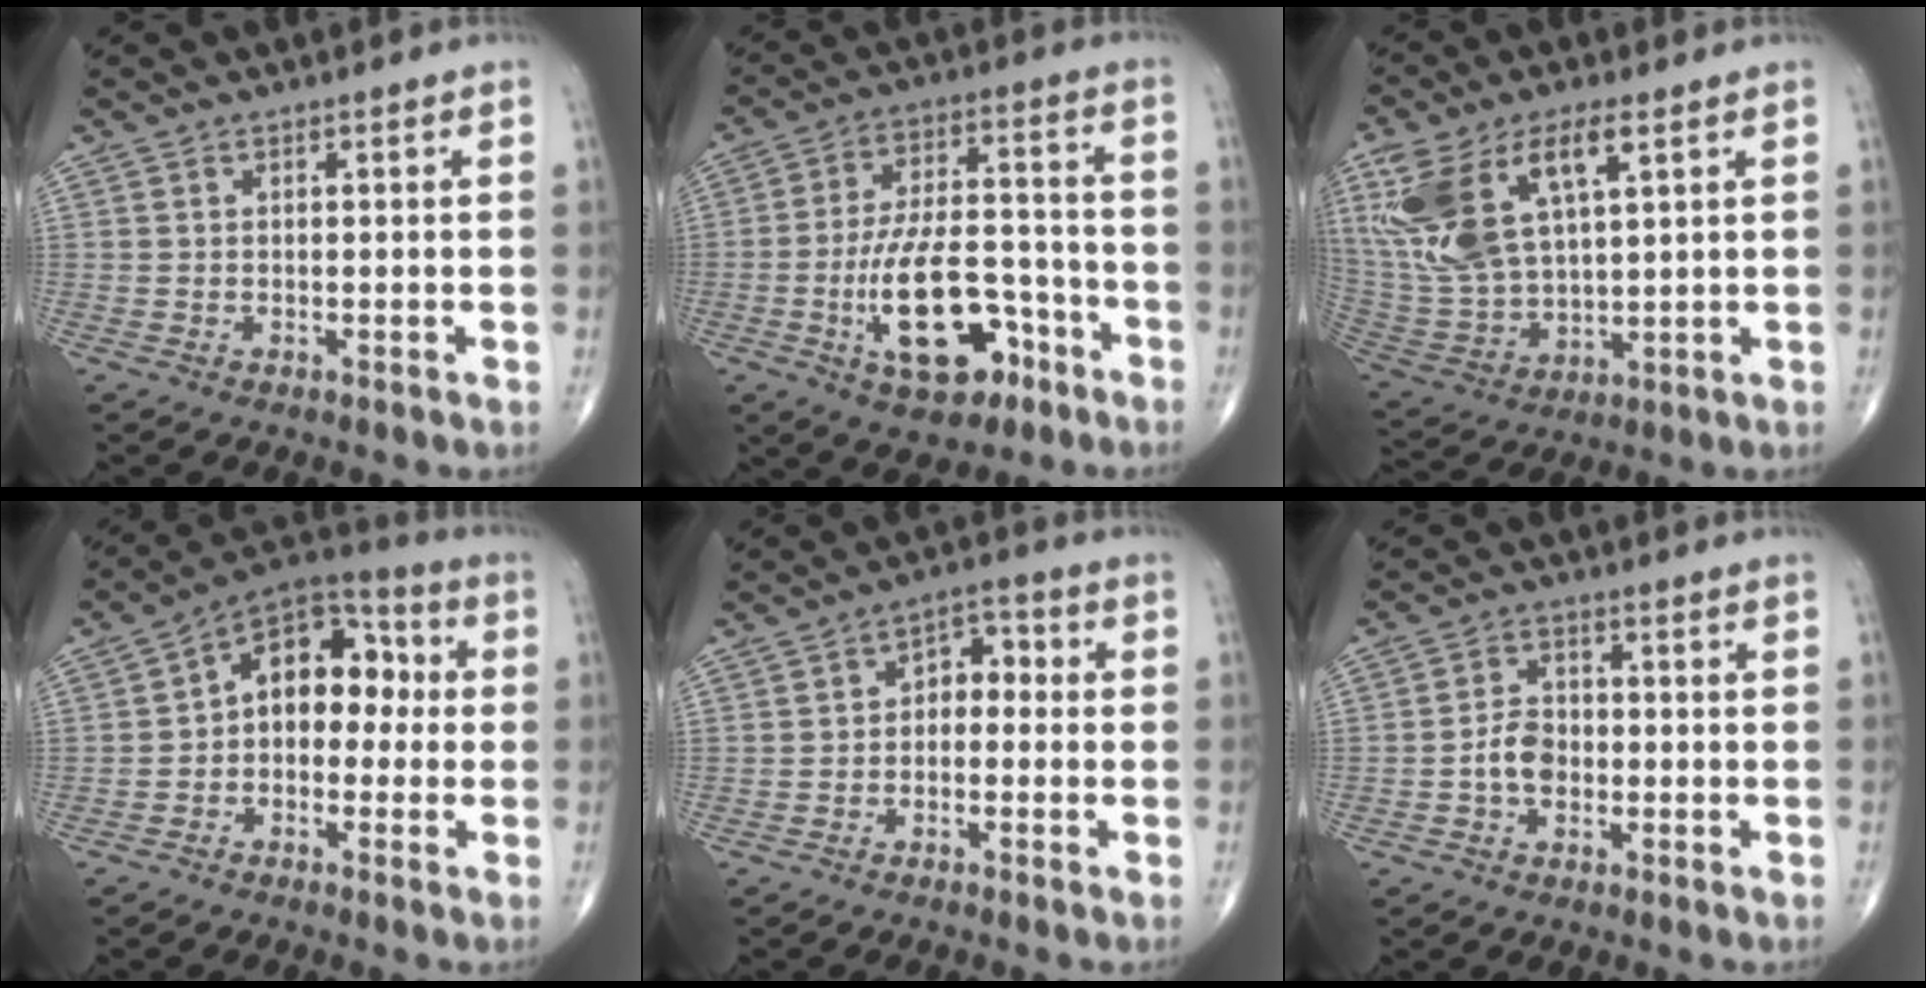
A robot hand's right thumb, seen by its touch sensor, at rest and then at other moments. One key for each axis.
{"total": 16.0, "fx": -6.7, "fy": 7.9, "fz": 12.2, "tx": -0.187, "ty": 0.040, "tz": -0.104}
{"total": 19.0, "fx": 7.4, "fy": 8.6, "fz": 15.3, "tx": -0.317, "ty": -0.011, "tz": 0.151}
{"total": 12.3, "fx": 0.2, "fy": 8.3, "fz": 9.1, "tx": -0.093, "ty": 0.046, "tz": -0.017}
{"total": 5.1, "fx": -0.5, "fy": 3.6, "fz": 3.6, "tx": -0.030, "ty": 0.029, "tz": -0.023}
{"total": 4.6, "fx": -1.3, "fy": 3.3, "fz": 3.0, "tx": -0.044, "ty": 0.018, "tz": -0.030}